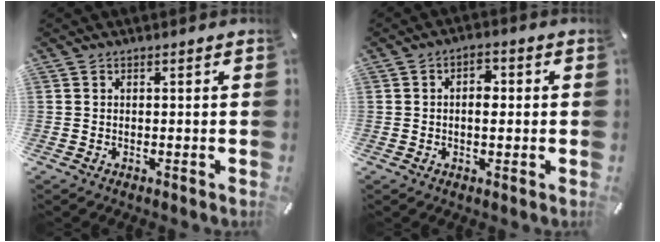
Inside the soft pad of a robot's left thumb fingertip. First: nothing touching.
{"total": 4.3, "force": [0.0, 2.7, 3.4], "torque": [-0.041, 0.002, -0.008]}